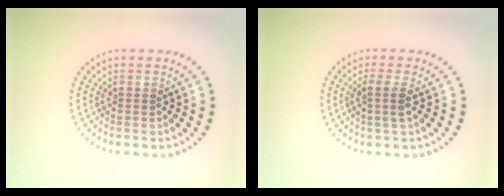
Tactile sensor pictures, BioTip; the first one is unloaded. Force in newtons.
{"total": 1.8, "press": 1.4, "slide": 1.1}